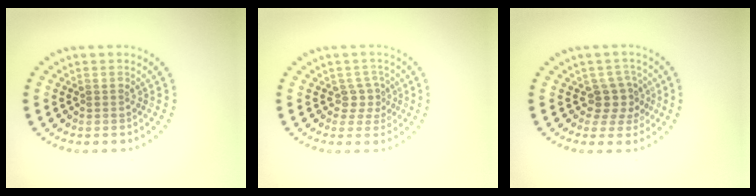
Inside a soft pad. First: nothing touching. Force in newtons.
{"total": 2.0, "press": 1.4, "slide": 1.5}
{"total": 2.5, "press": 1.9, "slide": 1.6}